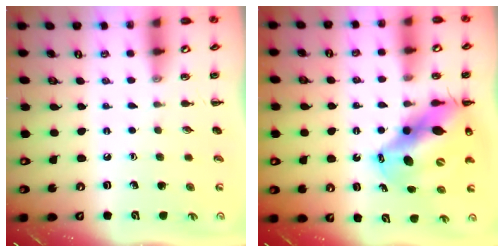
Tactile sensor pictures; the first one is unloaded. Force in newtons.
{"total": 15.0, "press": 14.4, "slide": 4.2}